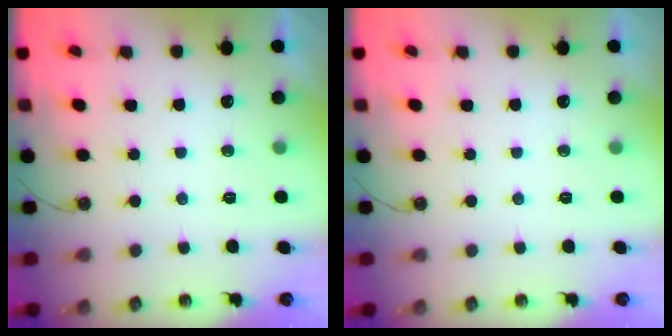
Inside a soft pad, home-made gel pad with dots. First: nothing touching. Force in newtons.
{"total": 0.0}